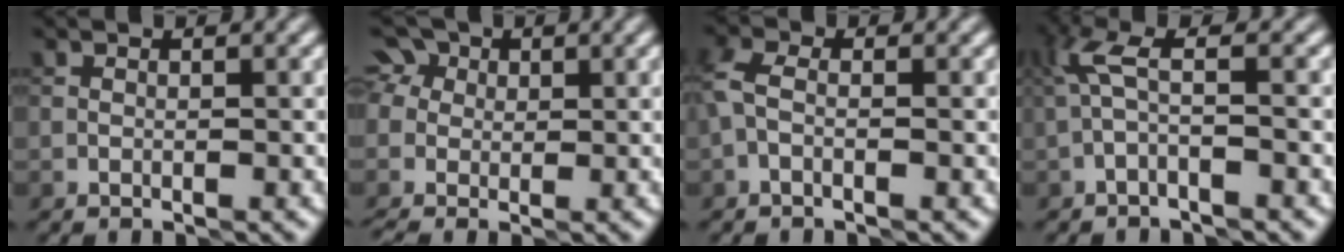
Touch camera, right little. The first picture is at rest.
{"total": 3.9, "force": [0.4, 3.3, 2.1], "torque": [-0.045, 0.023, 0.001]}
{"total": 2.2, "force": [-0.2, 1.3, 1.7], "torque": [-0.043, 0.010, -0.011]}
{"total": 2.5, "force": [-0.3, 0.5, 2.4], "torque": [-0.057, 0.016, -0.013]}